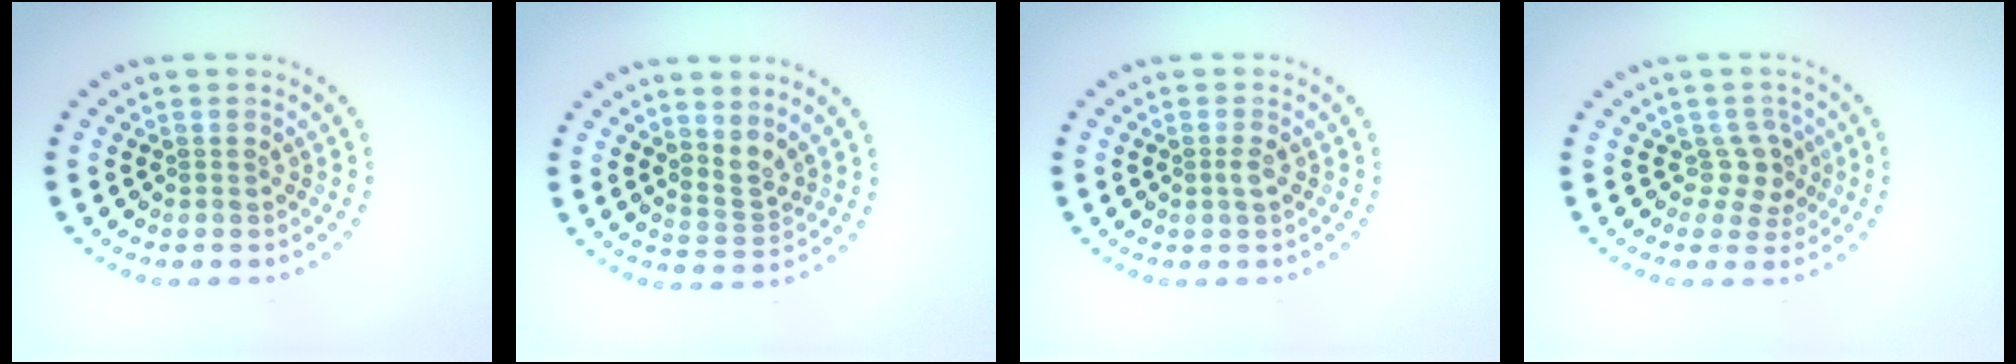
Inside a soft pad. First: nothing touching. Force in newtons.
{"total": 2.2, "press": 1.4, "slide": 1.6}
{"total": 0.8, "press": 0.6, "slide": 0.4}
{"total": 2.1, "press": 1.6, "slide": 1.5}